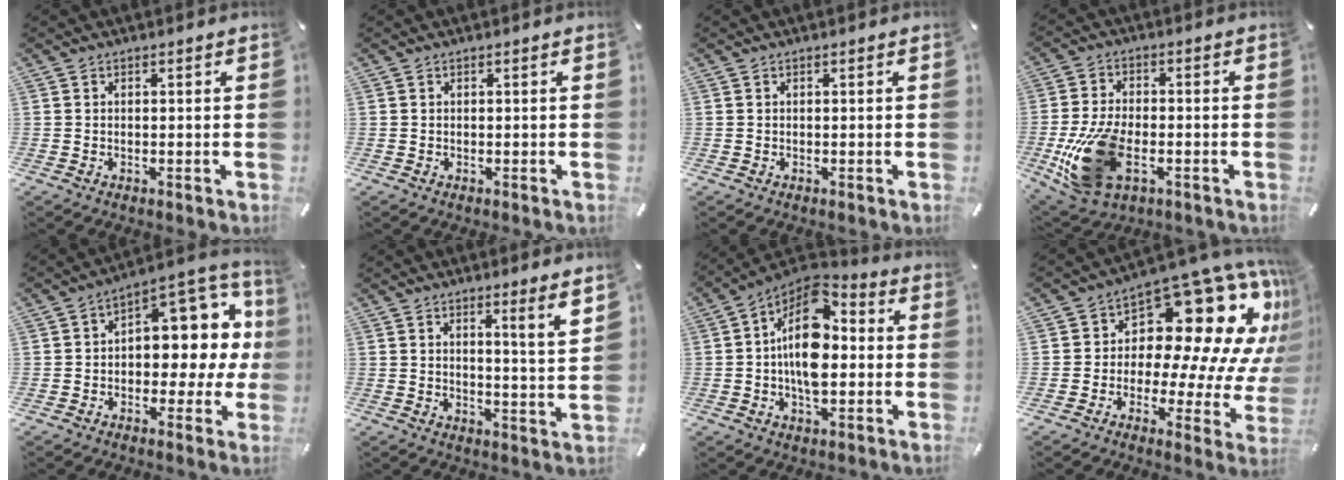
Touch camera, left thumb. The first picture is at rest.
{"total": 0.0}
{"total": 0.0}
{"total": 16.5, "force": [-4.4, 10.0, 12.3], "torque": [-0.256, -0.002, -0.072]}
{"total": 10.9, "force": [2.5, 7.3, 7.7], "torque": [-0.084, -0.036, 0.046]}
{"total": 6.3, "force": [3.9, -0.5, 4.9], "torque": [-0.078, -0.031, 0.059]}
{"total": 15.6, "force": [-0.3, 9.4, 12.5], "torque": [-0.233, -0.009, -0.008]}
{"total": 21.1, "force": [8.6, 11.2, 15.7], "torque": [-0.225, -0.091, 0.143]}